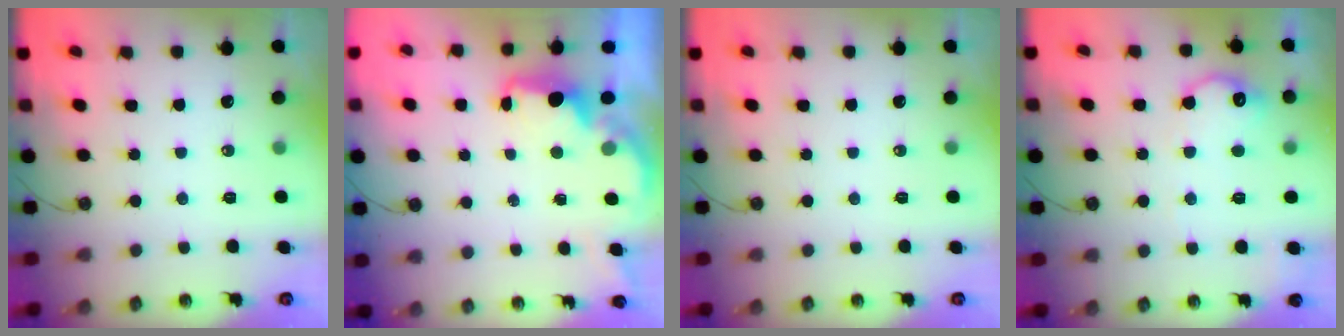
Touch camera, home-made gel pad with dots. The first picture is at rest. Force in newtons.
{"total": 2.0, "press": 1.8, "slide": 0.7}
{"total": 0.0}
{"total": 11.3, "press": 11.3, "slide": 0.4}